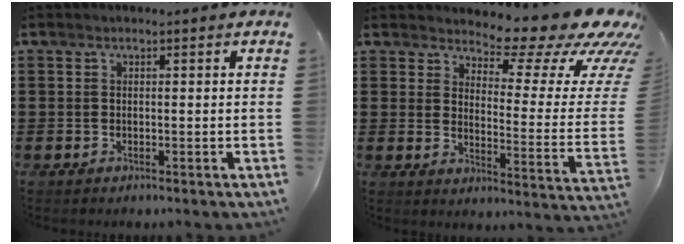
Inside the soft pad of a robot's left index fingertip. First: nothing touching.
{"total": 10.4, "force": [8.2, 2.8, 5.8], "torque": [-0.087, -0.067, 0.136]}